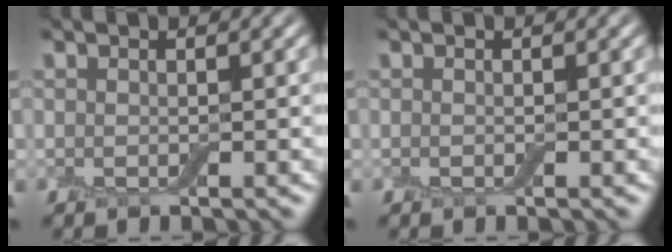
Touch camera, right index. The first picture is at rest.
{"total": 0.0}